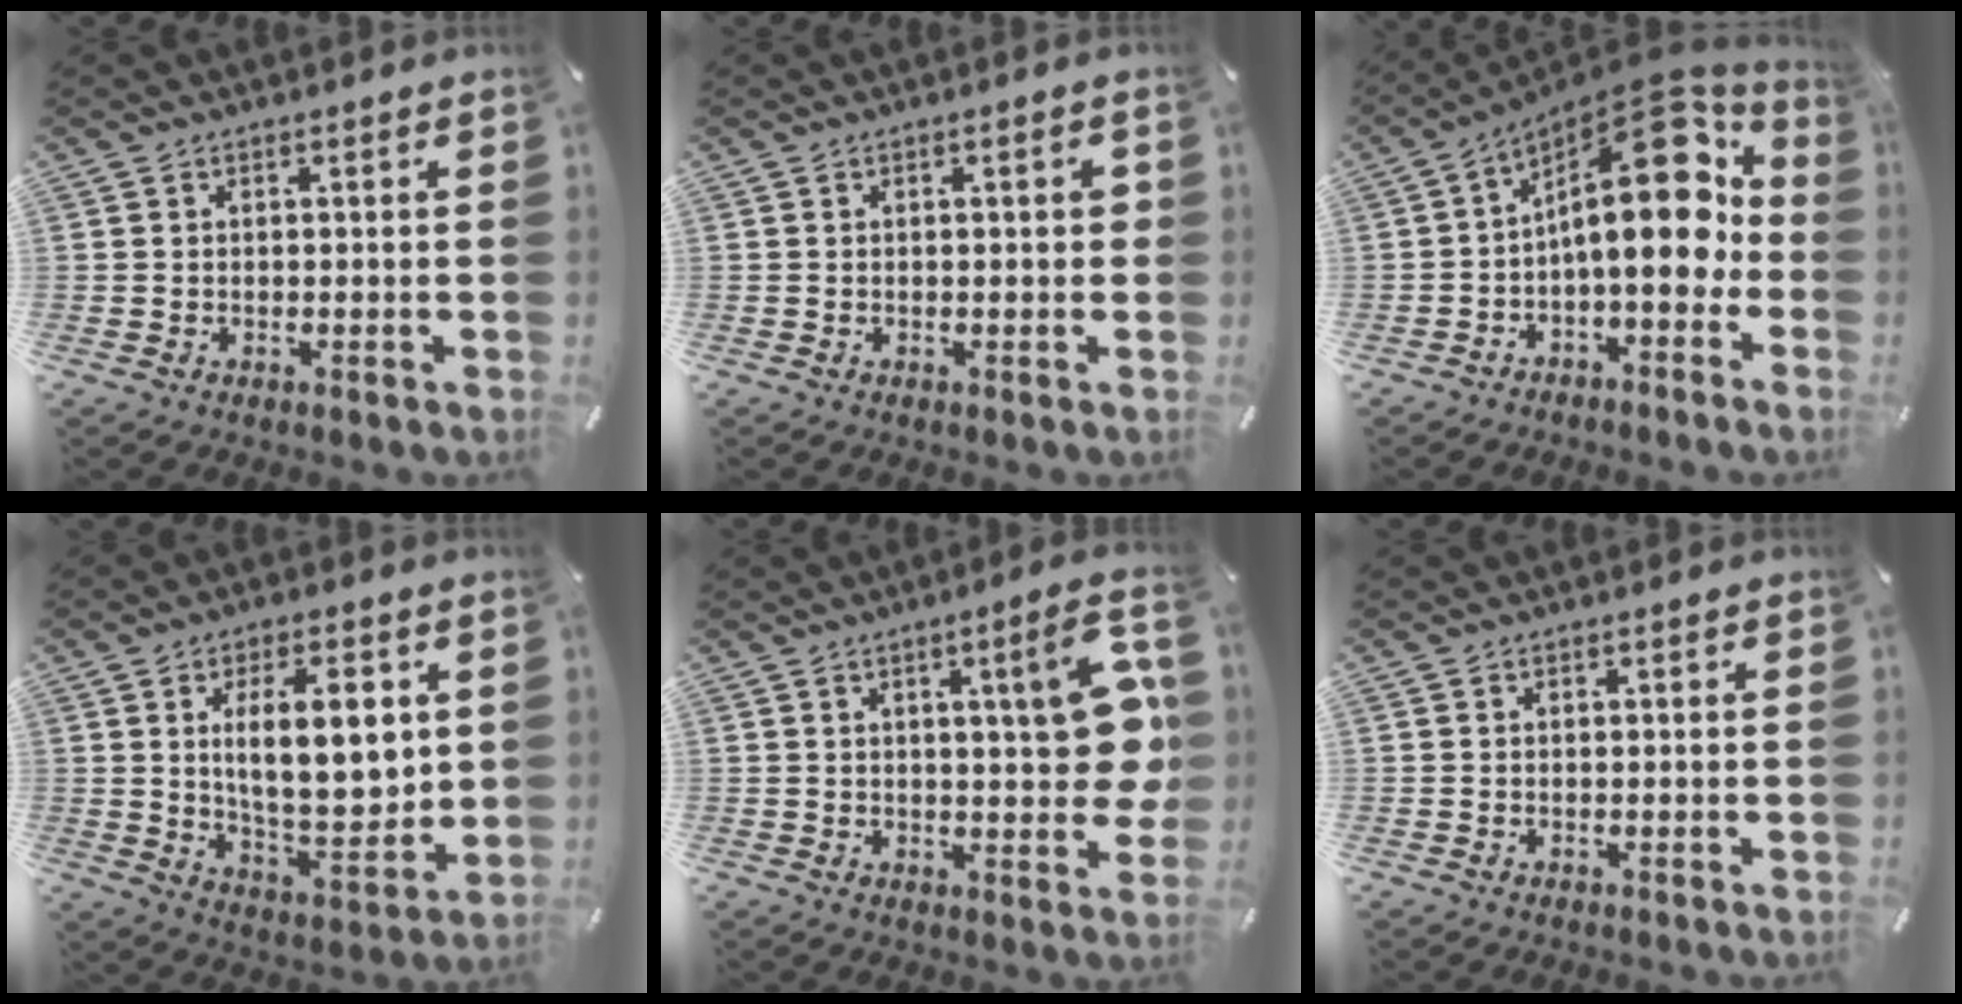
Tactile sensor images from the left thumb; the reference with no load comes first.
{"total": 2.1, "force": [0.2, 0.8, 2.0], "torque": [-0.021, -0.001, -0.002]}
{"total": 19.5, "force": [3.6, 9.4, 16.7], "torque": [-0.247, -0.048, 0.056]}
{"total": 14.2, "force": [3.8, 6.4, 12.1], "torque": [-0.188, -0.014, 0.058]}
{"total": 14.5, "force": [2.7, 4.2, 13.6], "torque": [-0.164, -0.015, 0.036]}
{"total": 0.0}